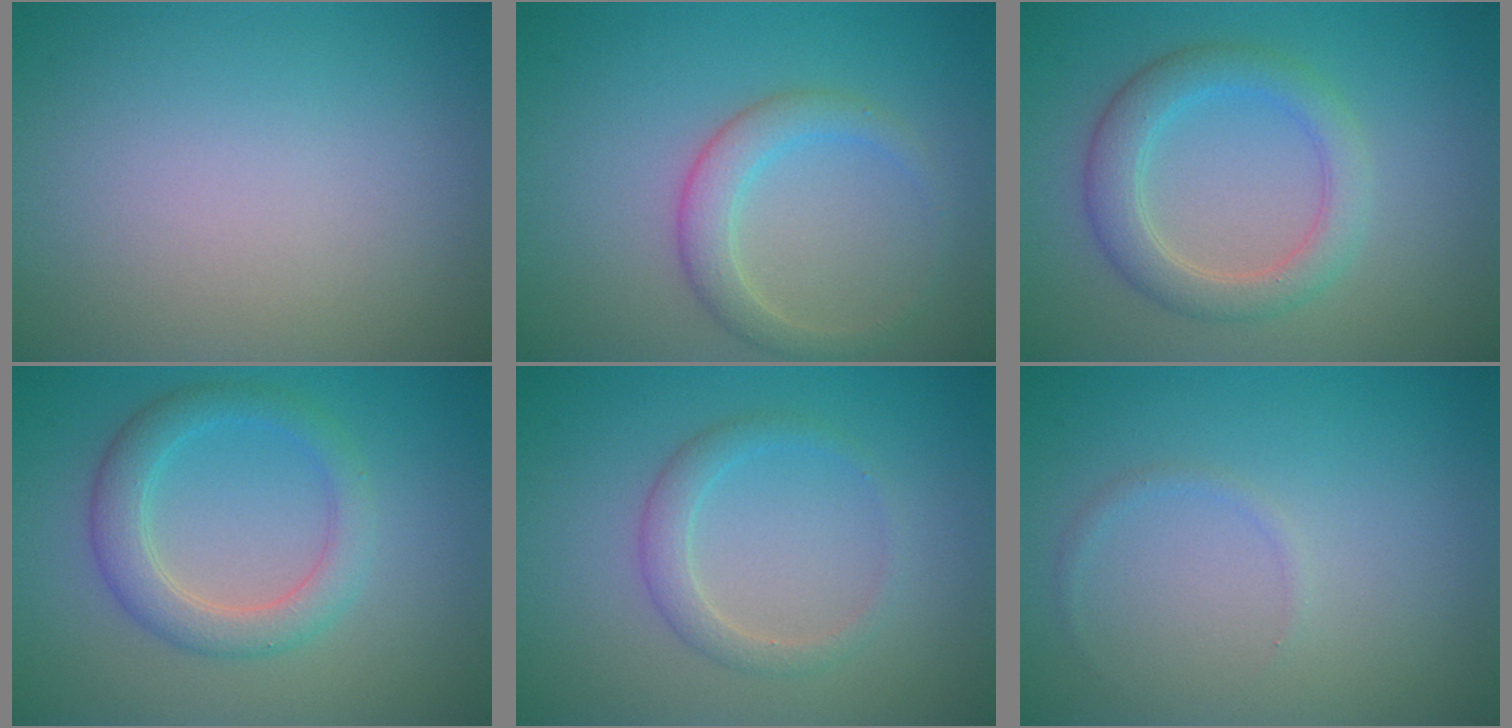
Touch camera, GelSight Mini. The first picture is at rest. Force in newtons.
{"total": 2.8, "press": 2.8, "slide": 0.0}
{"total": 3.8, "press": 3.8, "slide": 0.2}
{"total": 3.7, "press": 3.7, "slide": 0.0}
{"total": 2.1, "press": 2.1, "slide": 0.2}
{"total": 0.6, "press": 0.6, "slide": 0.0}